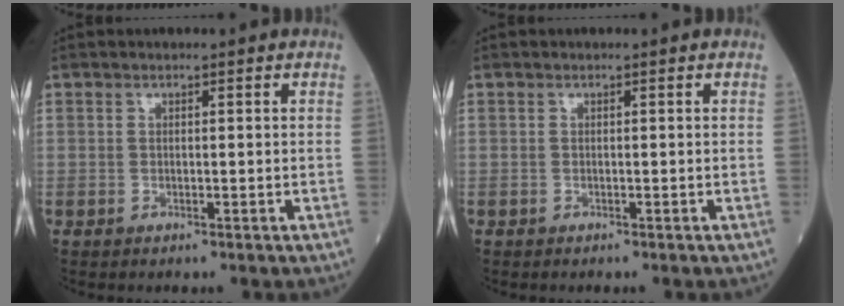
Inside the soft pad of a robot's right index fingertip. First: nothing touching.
{"total": 0.0}